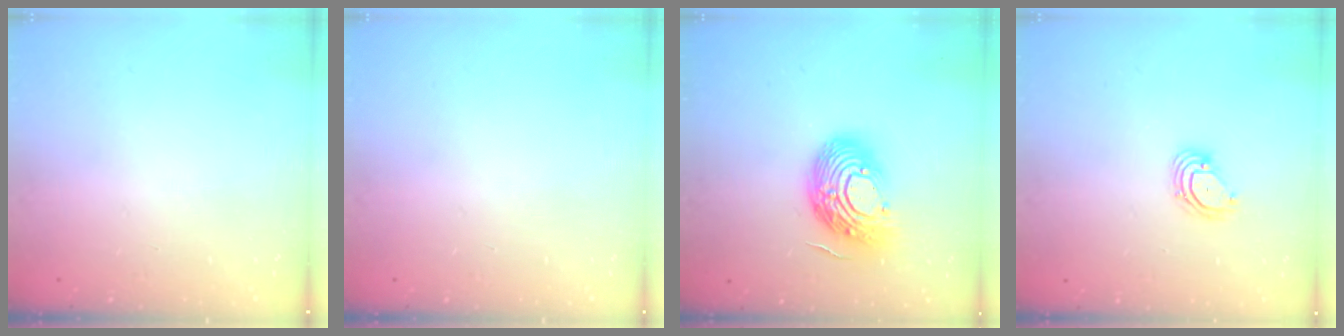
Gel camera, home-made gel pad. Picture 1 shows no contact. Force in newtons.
{"total": 0.0}
{"total": 16.1, "press": 16.1, "slide": 1.3}
{"total": 3.2, "press": 3.2, "slide": 0.3}